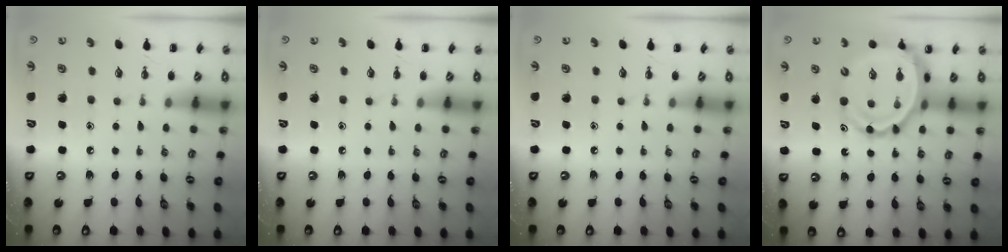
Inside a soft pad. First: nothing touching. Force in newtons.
{"total": 0.0}
{"total": 0.0}
{"total": 11.9, "press": 11.4, "slide": 3.4}